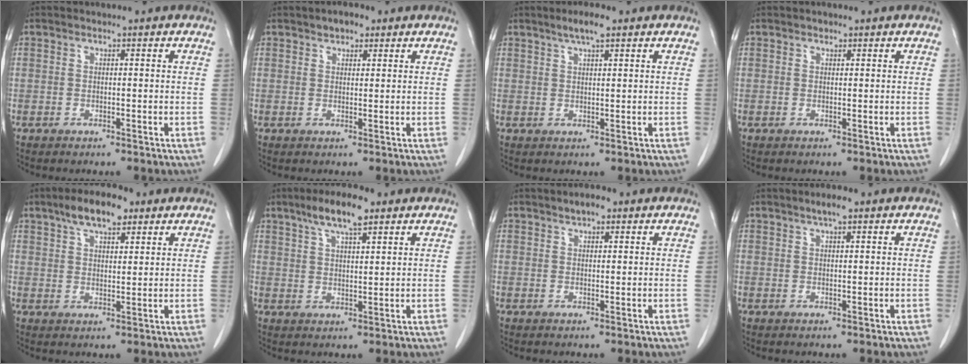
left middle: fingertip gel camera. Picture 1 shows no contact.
{"total": 2.3, "force": [1.5, 1.3, 1.2], "torque": [-0.018, 0.005, 0.021]}
{"total": 3.4, "force": [2.4, 0.5, 2.5], "torque": [-0.049, 0.005, 0.041]}
{"total": 1.2, "force": [0.8, 0.9, 0.3], "torque": [-0.003, -0.003, 0.011]}
{"total": 7.3, "force": [4.8, 2.6, 4.9], "torque": [-0.088, 0.014, 0.081]}
{"total": 7.2, "force": [4.8, 1.5, 5.2], "torque": [-0.101, 0.010, 0.085]}
{"total": 2.4, "force": [1.6, 0.9, 1.5], "torque": [-0.025, 0.005, 0.023]}
{"total": 2.2, "force": [1.5, 0.3, 1.6], "torque": [-0.033, 0.005, 0.025]}